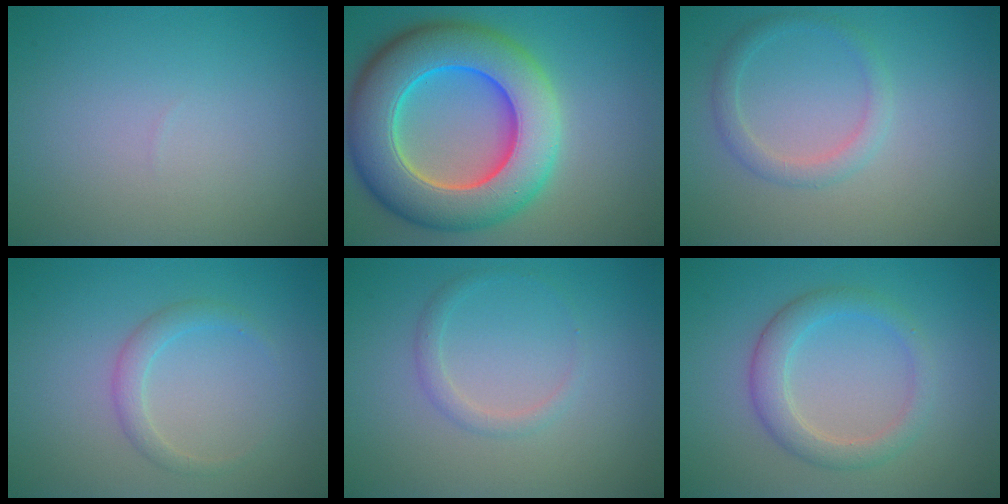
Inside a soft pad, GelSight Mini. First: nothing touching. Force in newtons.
{"total": 12.2, "press": 12.2, "slide": 0.4}
{"total": 1.9, "press": 1.9, "slide": 0.2}
{"total": 1.7, "press": 1.7, "slide": 0.2}
{"total": 1.3, "press": 1.3, "slide": 0.1}
{"total": 3.3, "press": 3.3, "slide": 0.2}